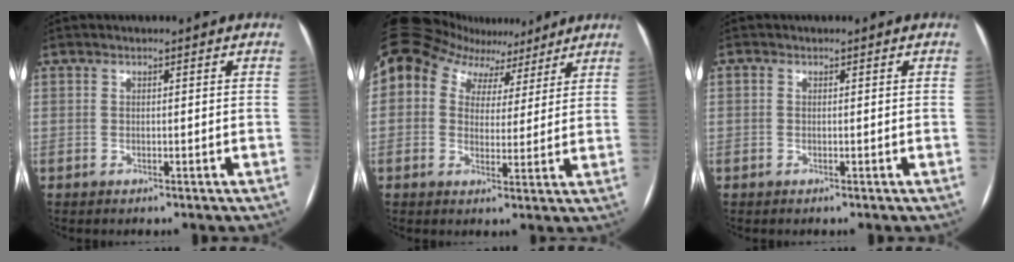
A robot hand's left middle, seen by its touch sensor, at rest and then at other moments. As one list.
[{"total": 16.0, "force": [10.7, 10.7, 5.4], "torque": [-0.138, 0.061, 0.161]}, {"total": 0.0}]